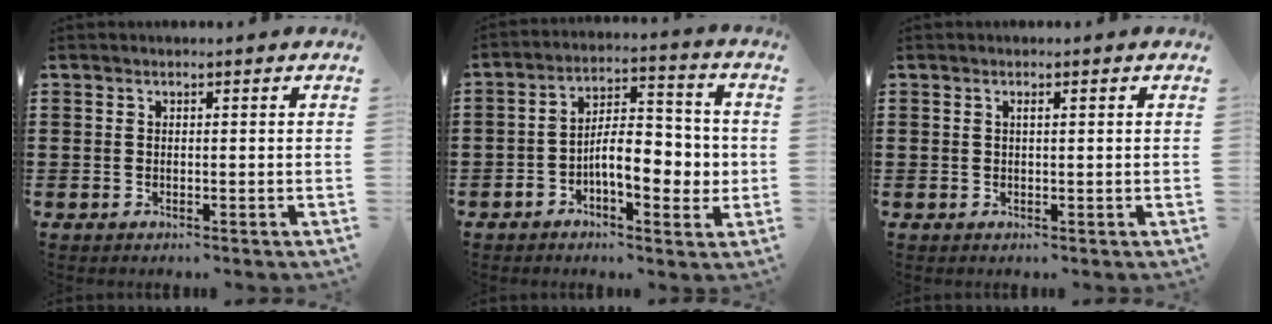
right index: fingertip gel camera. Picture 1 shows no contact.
{"total": 8.2, "force": [-1.9, 3.8, 7.1], "torque": [-0.100, 0.006, -0.039]}
{"total": 0.8, "force": [0.4, 0.0, 0.7], "torque": [-0.013, -0.001, 0.007]}